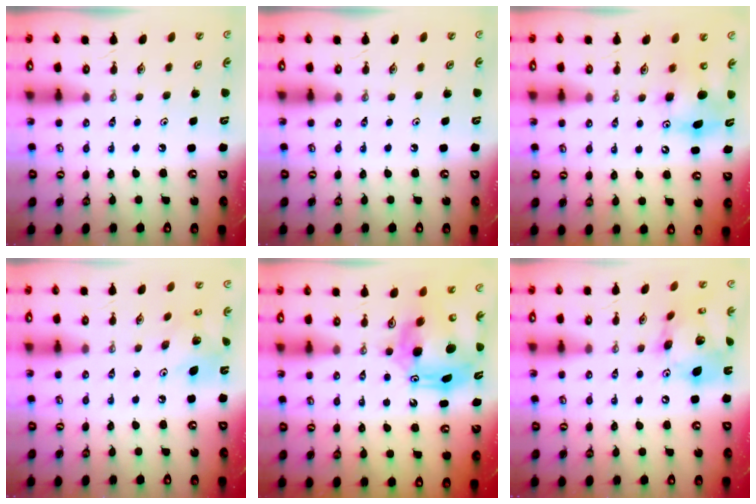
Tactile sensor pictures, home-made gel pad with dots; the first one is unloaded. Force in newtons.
{"total": 0.0}
{"total": 9.1, "press": 9.0, "slide": 1.8}
{"total": 8.9, "press": 8.9, "slide": 0.8}
{"total": 12.9, "press": 12.8, "slide": 1.4}
{"total": 16.8, "press": 16.7, "slide": 1.8}